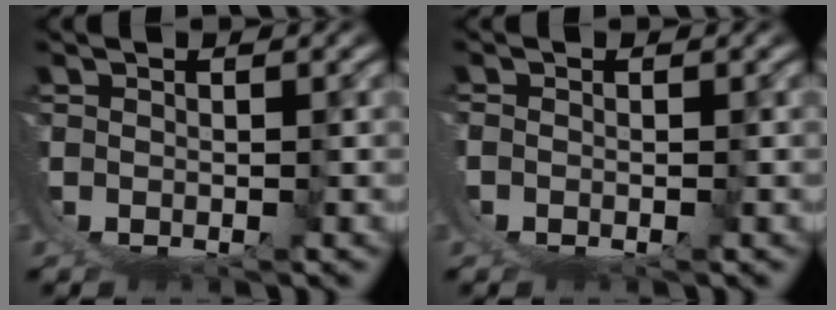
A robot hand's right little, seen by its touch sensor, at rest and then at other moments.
{"total": 0.7, "force": [-0.2, -0.6, -0.3], "torque": [0.014, 0.002, -0.005]}